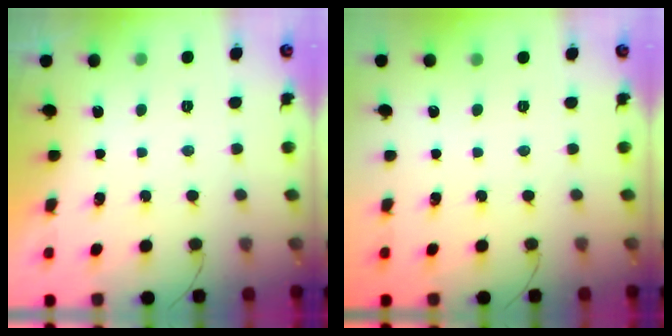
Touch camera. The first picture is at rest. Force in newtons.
{"total": 0.0}